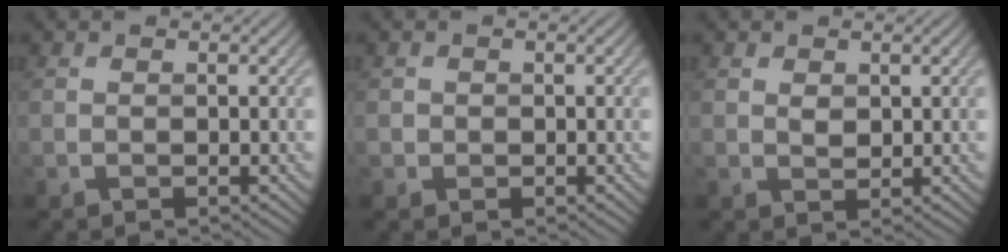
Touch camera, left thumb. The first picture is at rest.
{"total": 1.1, "force": [0.0, 1.1, 0.1], "torque": [0.001, -0.004, -0.004]}
{"total": 1.2, "force": [0.7, 0.8, 0.6], "torque": [-0.016, -0.002, 0.015]}